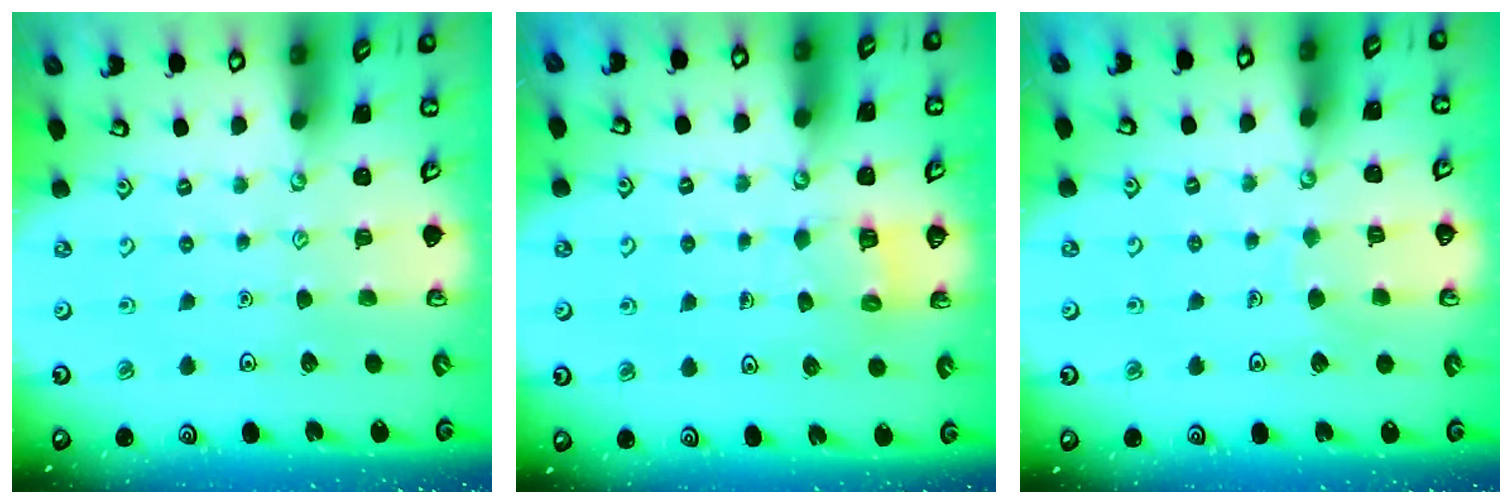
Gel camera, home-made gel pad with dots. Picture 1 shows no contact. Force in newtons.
{"total": 4.7, "press": 4.7, "slide": 0.4}
{"total": 4.3, "press": 4.3, "slide": 0.3}